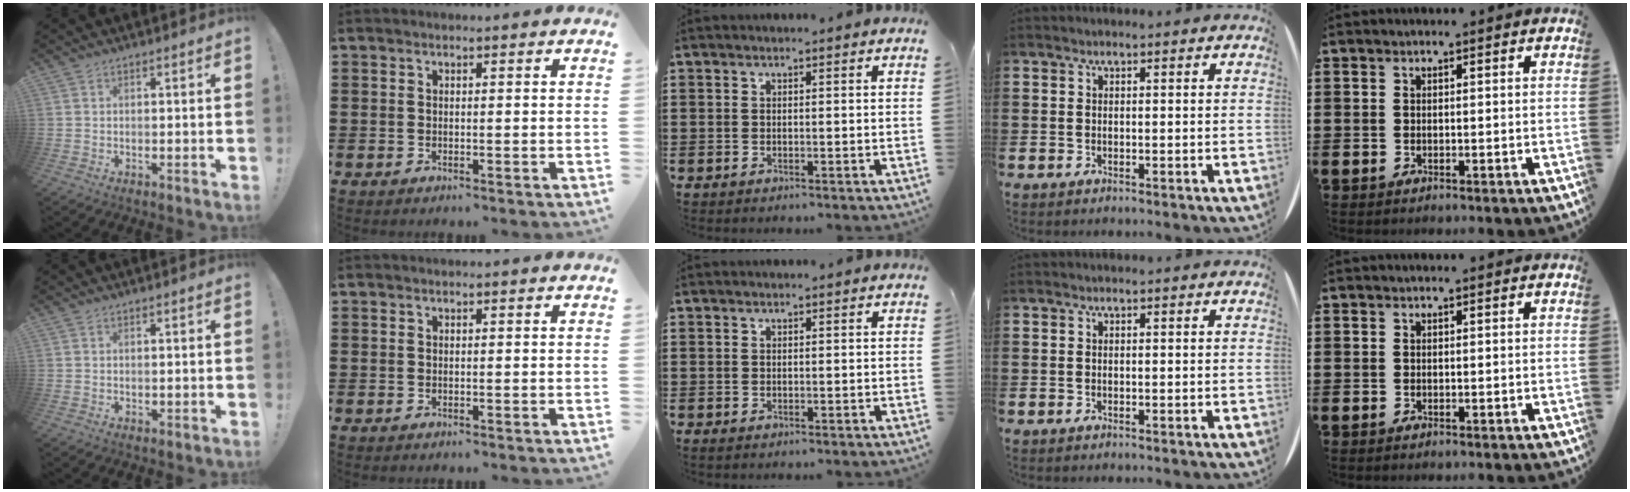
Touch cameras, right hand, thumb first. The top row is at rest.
{"thumb": {"total": 0.5, "force": [0.4, 0.3, 0.1], "torque": [-0.002, 0.000, 0.008]}}